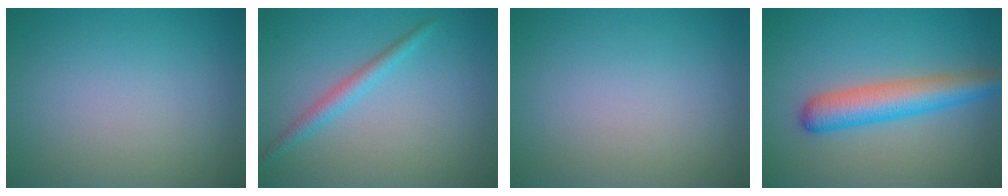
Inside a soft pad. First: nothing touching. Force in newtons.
{"total": 2.0, "press": 1.9, "slide": 0.1}
{"total": 0.0}
{"total": 5.1, "press": 5.1, "slide": 0.1}